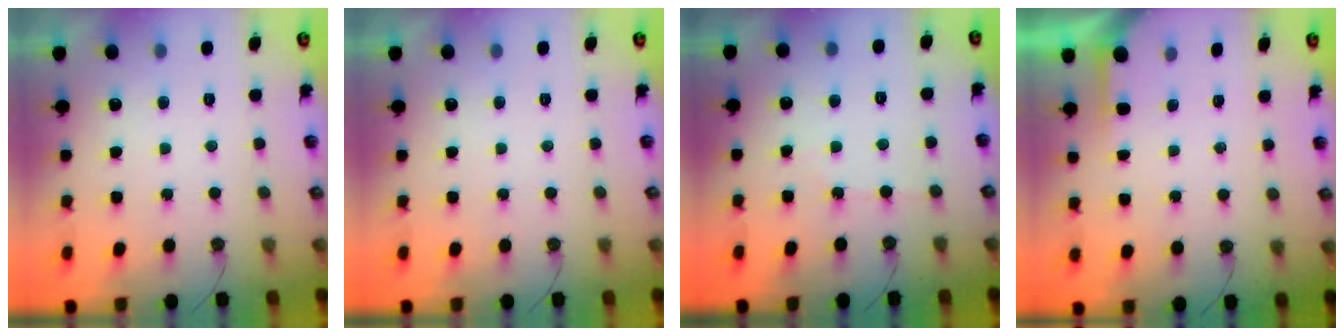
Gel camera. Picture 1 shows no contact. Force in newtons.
{"total": 0.0}
{"total": 1.8, "press": 1.8, "slide": 0.3}
{"total": 2.2, "press": 2.2, "slide": 0.3}